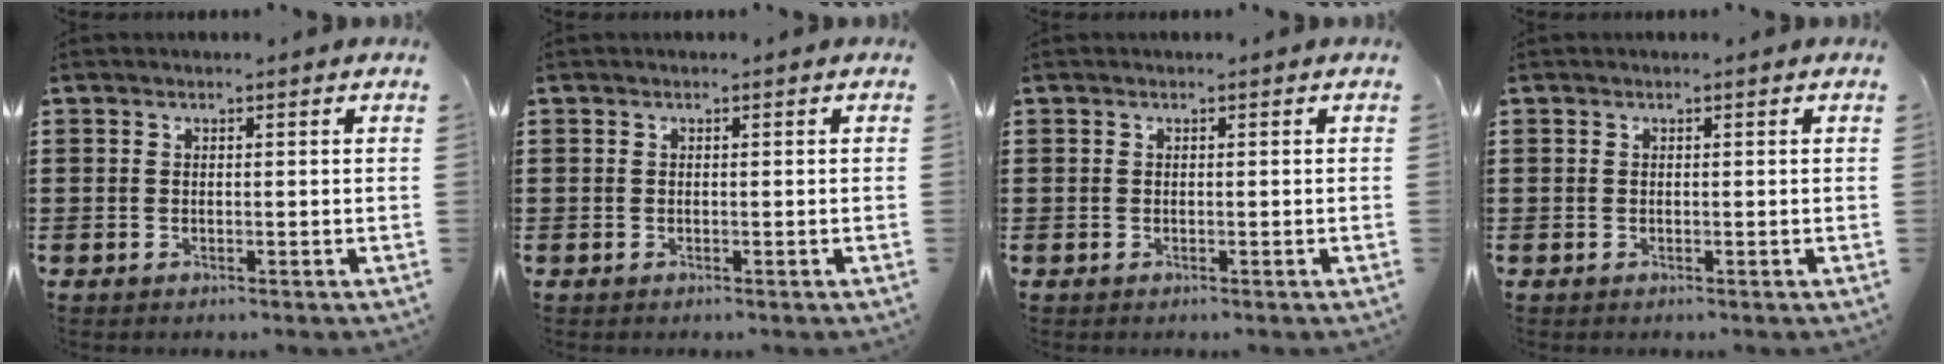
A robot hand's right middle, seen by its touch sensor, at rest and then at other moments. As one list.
[{"total": 0.0}, {"total": 0.0}, {"total": 0.0}]